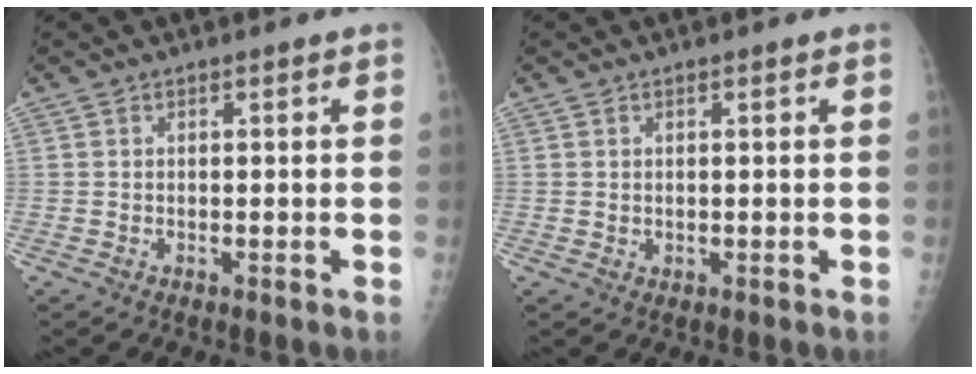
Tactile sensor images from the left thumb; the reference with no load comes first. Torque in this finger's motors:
{"motor_torque": [-0.61, -0.08, 0.06, 0.00, 0.03]}